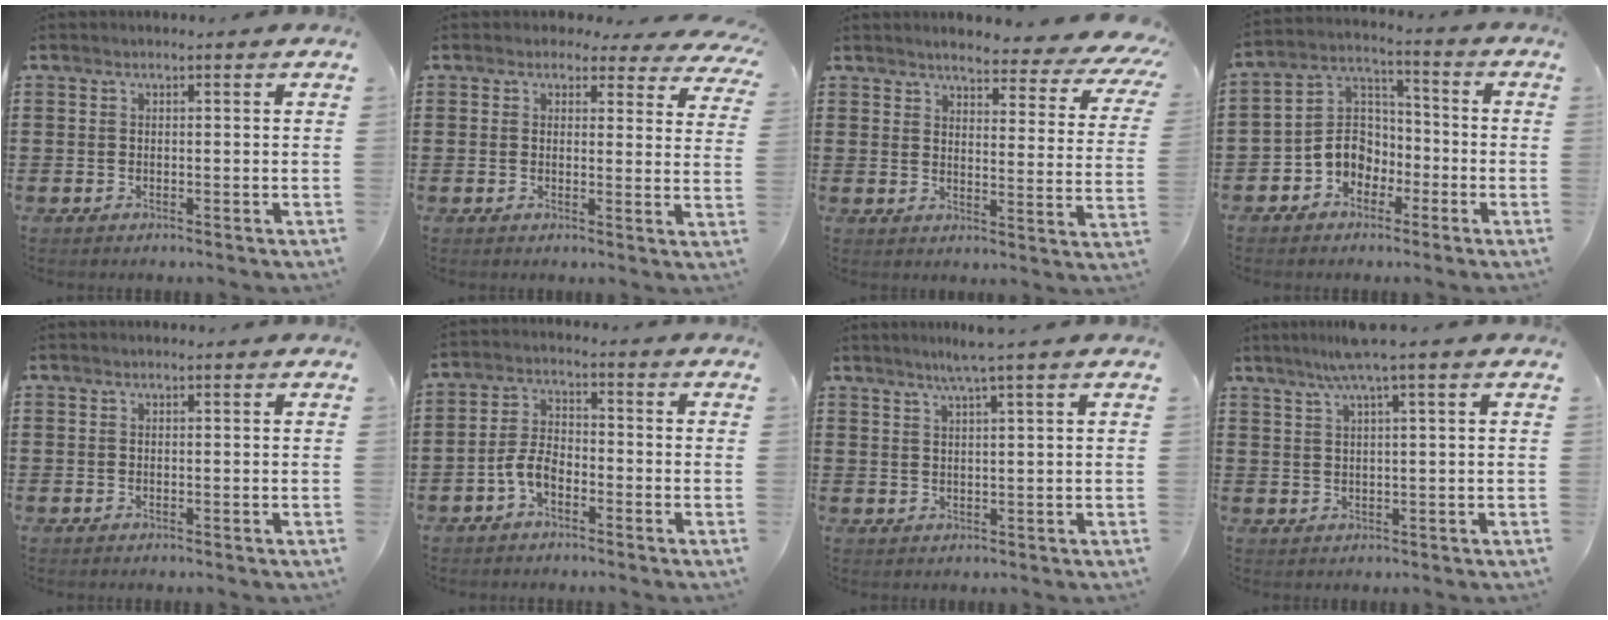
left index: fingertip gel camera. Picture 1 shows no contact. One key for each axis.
{"total": 2.5, "fx": 2.1, "fy": 1.2, "fz": 0.8, "tx": -0.019, "ty": -0.005, "tz": 0.035}
{"total": 4.2, "fx": 3.8, "fy": 0.4, "fz": 1.9, "tx": -0.048, "ty": -0.031, "tz": 0.057}
{"total": 6.6, "fx": -2.9, "fy": 5.5, "fz": 2.2, "tx": -0.071, "ty": 0.008, "tz": -0.064}
{"total": 0.0}
{"total": 4.7, "fx": -2.7, "fy": 2.2, "fz": 3.1, "tx": -0.083, "ty": 0.003, "tz": -0.059}
{"total": 3.0, "fx": 2.0, "fy": -0.7, "fz": 2.1, "tx": -0.044, "ty": -0.001, "tz": 0.034}
{"total": 4.3, "fx": 2.5, "fy": -0.5, "fz": 3.5, "tx": -0.073, "ty": 0.002, "tz": 0.042}